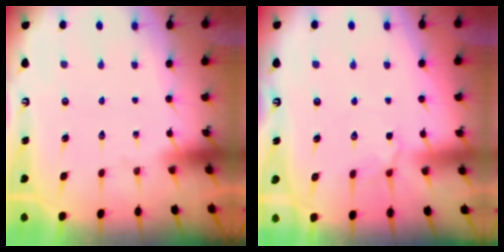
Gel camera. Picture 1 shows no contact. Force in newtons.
{"total": 3.0, "press": 2.9, "slide": 0.7}